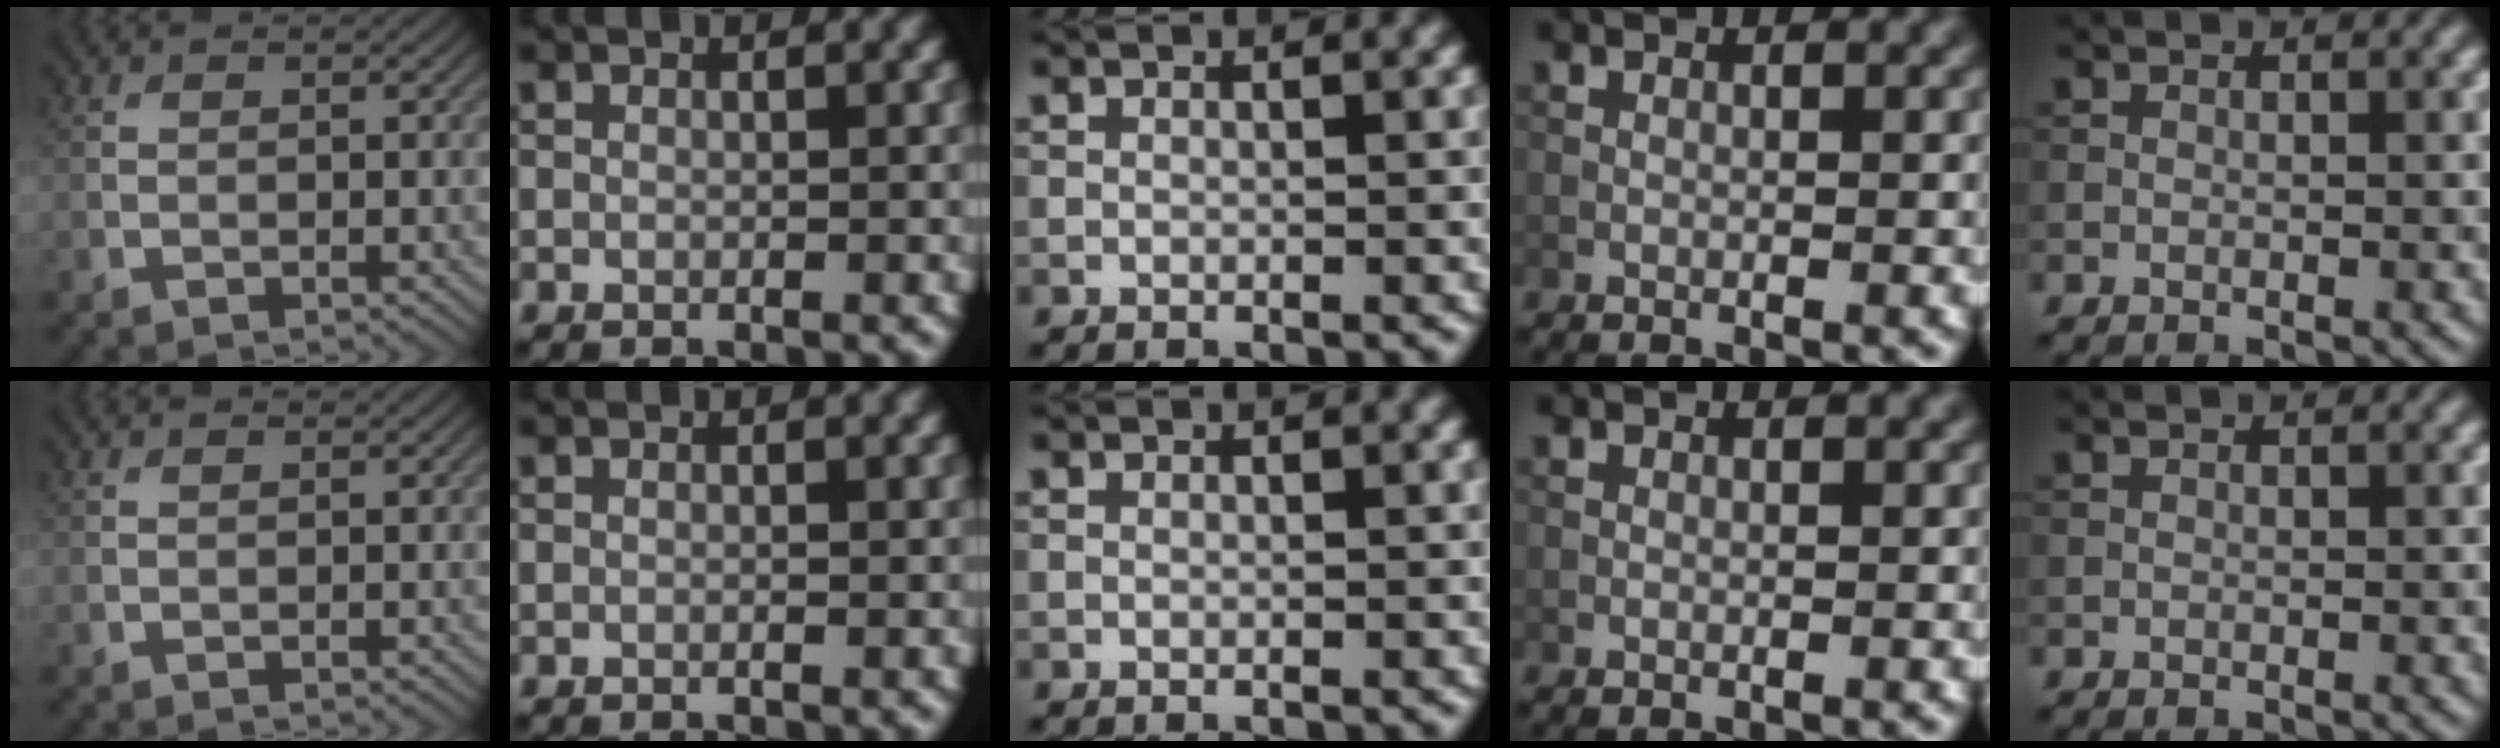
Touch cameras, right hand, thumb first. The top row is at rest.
{}